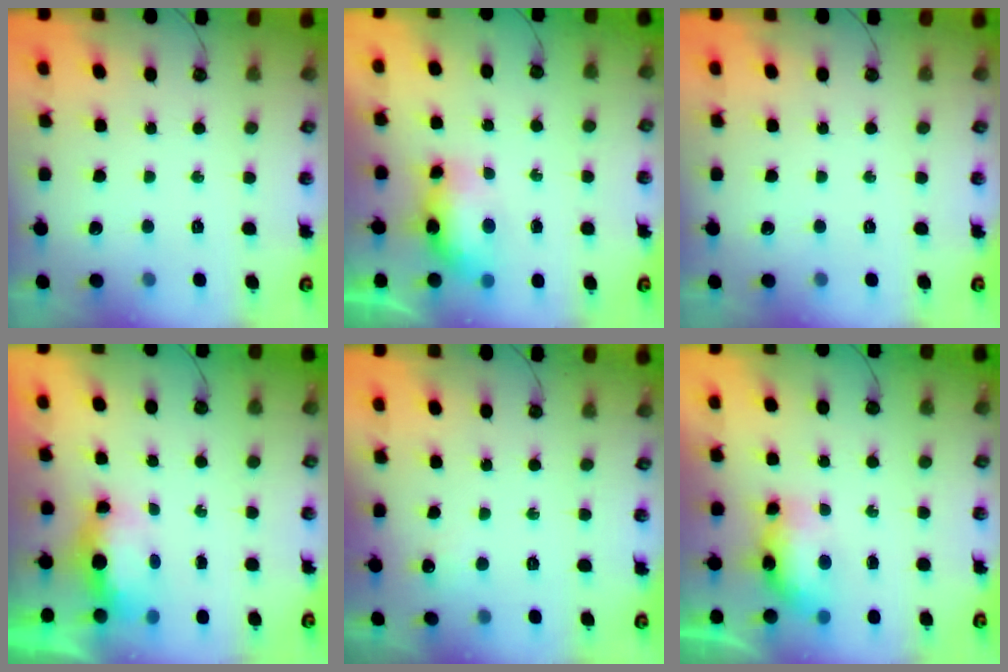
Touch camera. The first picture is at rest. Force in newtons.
{"total": 7.3, "press": 7.3, "slide": 0.7}
{"total": 0.0}
{"total": 10.8, "press": 7.1, "slide": 8.1}
{"total": 4.1, "press": 4.0, "slide": 1.0}
{"total": 8.1, "press": 7.8, "slide": 2.3}